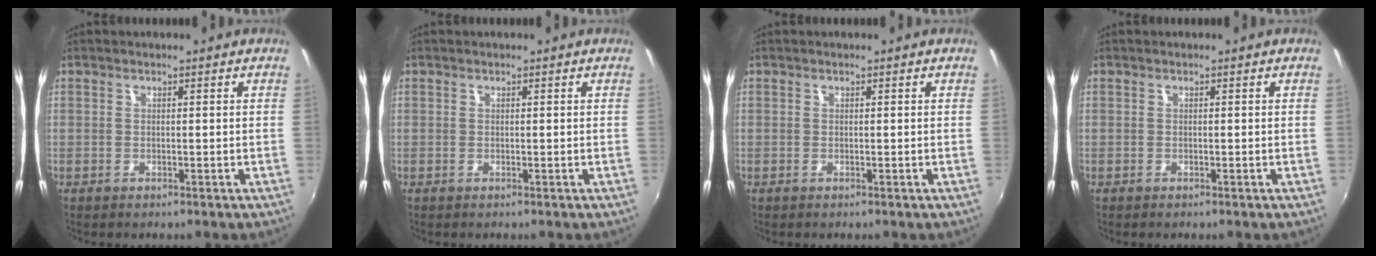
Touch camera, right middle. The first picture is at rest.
{"total": 0.0}
{"total": 0.0}
{"total": 0.0}